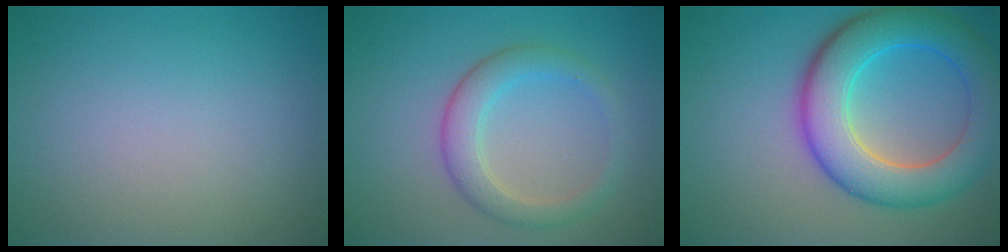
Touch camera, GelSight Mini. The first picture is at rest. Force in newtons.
{"total": 3.3, "press": 3.3, "slide": 0.1}
{"total": 8.5, "press": 8.5, "slide": 0.5}